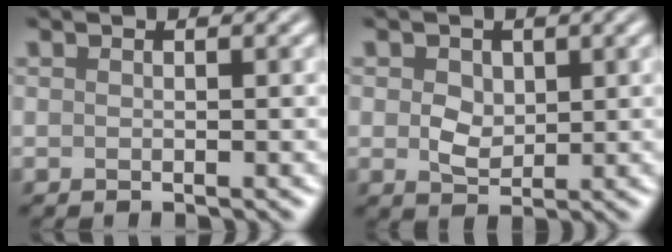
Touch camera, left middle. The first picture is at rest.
{"total": 2.5, "force": [0.5, 1.9, 1.6], "torque": [-0.033, -0.002, 0.008]}